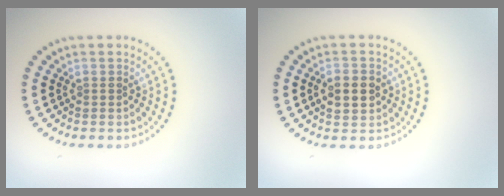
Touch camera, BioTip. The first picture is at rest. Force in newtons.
{"total": 3.8, "press": 3.8, "slide": 0.2}